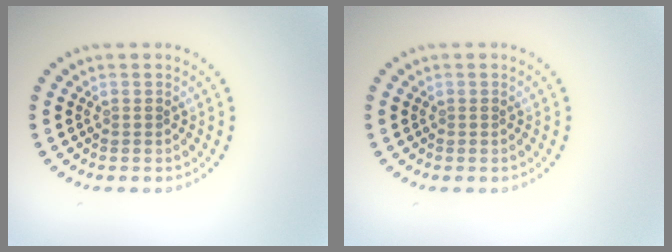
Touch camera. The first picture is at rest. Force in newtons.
{"total": 0.0}